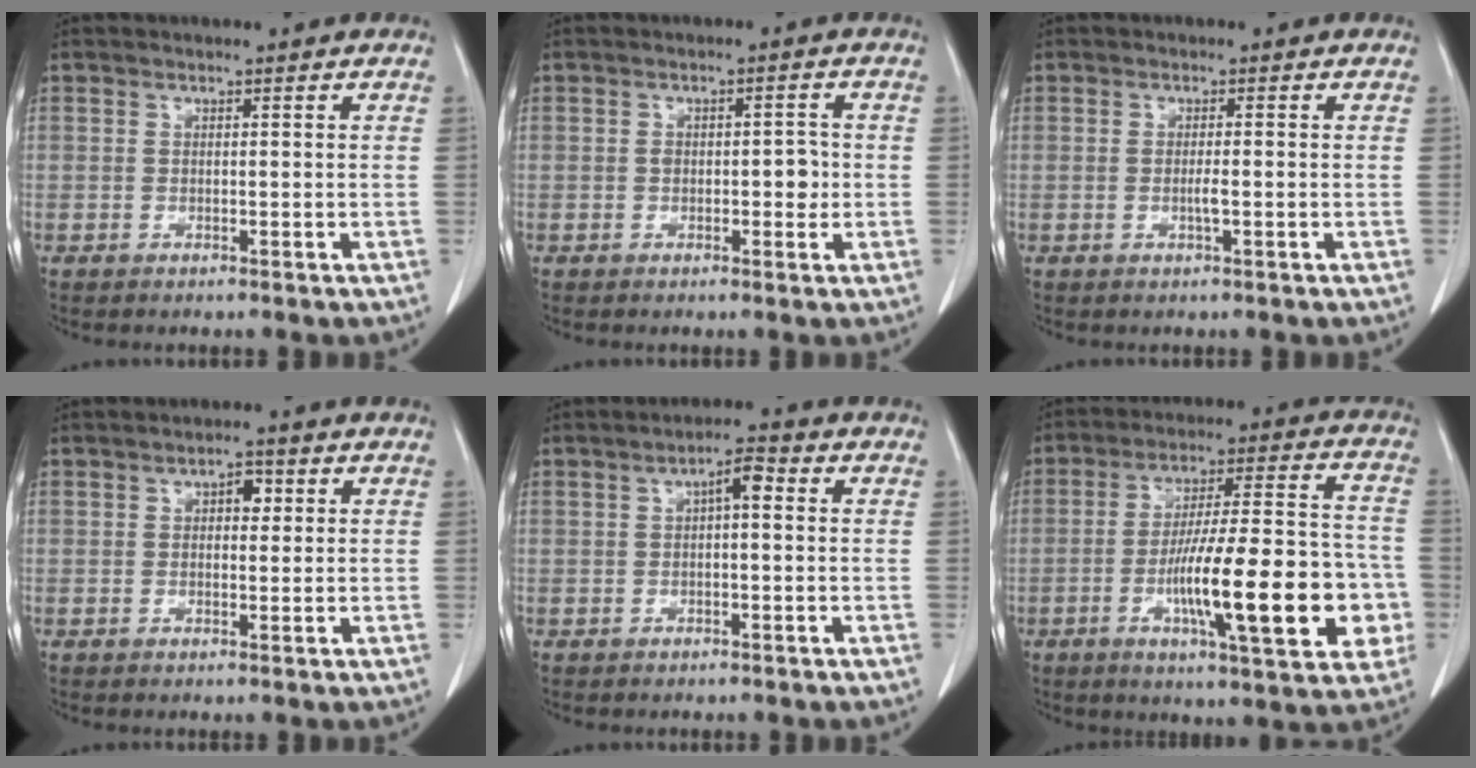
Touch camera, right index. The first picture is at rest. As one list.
[{"total": 3.8, "force": [-0.5, 2.1, 3.1], "torque": [-0.045, 0.014, -0.004]}, {"total": 1.8, "force": [-0.4, 0.4, 1.7], "torque": [-0.036, 0.000, -0.007]}, {"total": 3.0, "force": [0.8, 1.7, 2.3], "torque": [-0.040, 0.011, 0.014]}, {"total": 4.0, "force": [0.7, 1.3, 3.7], "torque": [-0.063, 0.017, 0.010]}, {"total": 20.8, "force": [-5.6, 3.9, 19.7], "torque": [-0.276, 0.017, -0.077]}]